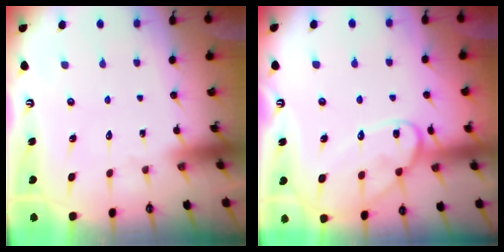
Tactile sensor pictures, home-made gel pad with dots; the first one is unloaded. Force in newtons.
{"total": 12.9, "press": 12.9, "slide": 1.1}